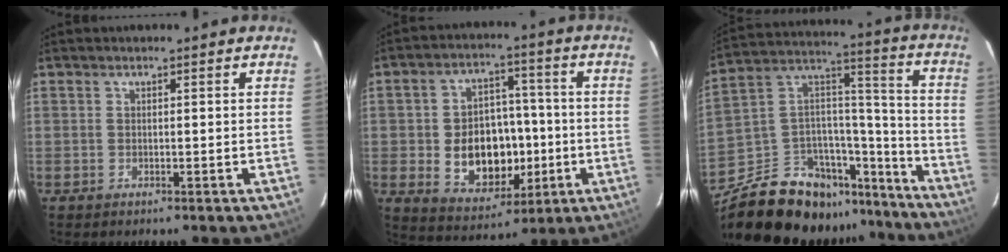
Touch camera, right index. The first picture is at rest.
{"total": 13.8, "force": [-2.3, 10.1, 9.2], "torque": [-0.188, 0.015, -0.011]}
{"total": 24.4, "force": [-19.1, 11.4, 10.1], "torque": [-0.186, 0.072, -0.285]}